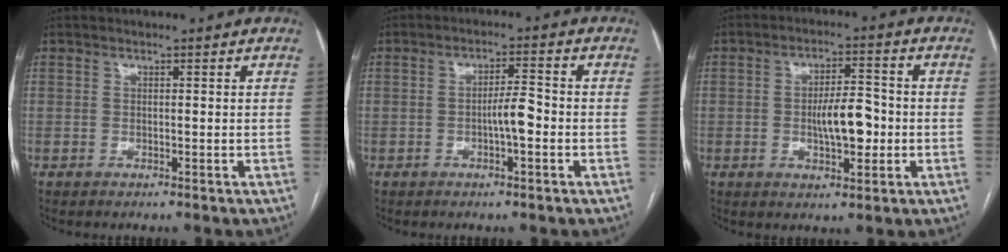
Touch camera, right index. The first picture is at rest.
{"total": 4.0, "force": [-1.1, 0.6, 3.8], "torque": [-0.061, 0.007, -0.017]}
{"total": 7.2, "force": [-1.0, 2.5, 6.7], "torque": [-0.115, 0.009, -0.013]}